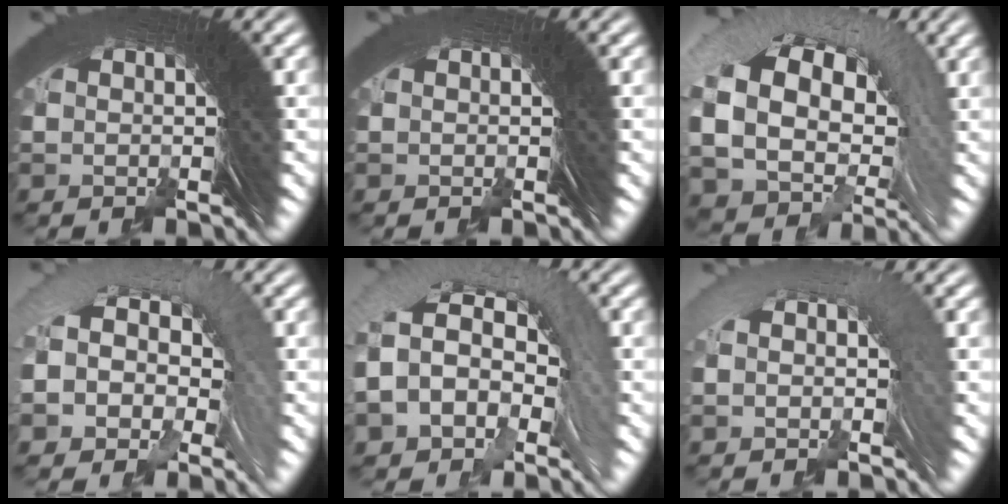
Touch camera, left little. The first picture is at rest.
{"total": 0.0}
{"total": 11.8, "force": [1.6, 8.1, 8.4], "torque": [-0.155, -0.018, 0.032]}
{"total": 7.5, "force": [0.1, 5.4, 5.2], "torque": [-0.105, 0.004, -0.008]}
{"total": 10.0, "force": [1.1, 7.1, 6.9], "torque": [-0.136, 0.012, 0.004]}
{"total": 1.9, "force": [0.5, 0.3, 1.8], "torque": [-0.020, 0.029, -0.001]}